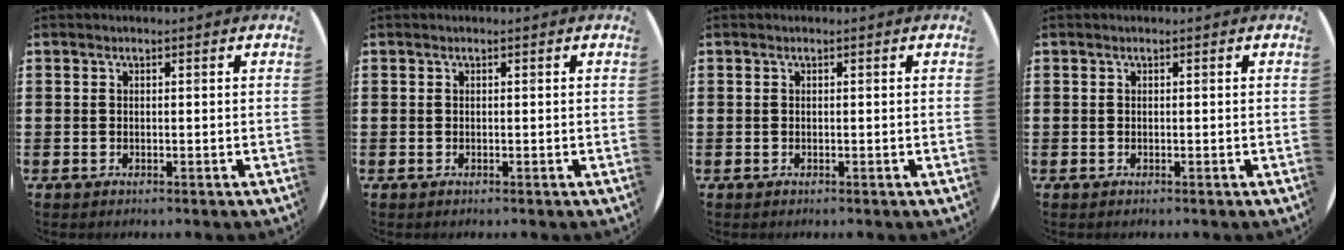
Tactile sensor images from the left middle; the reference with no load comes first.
{"total": 0.0}
{"total": 0.0}
{"total": 0.0}